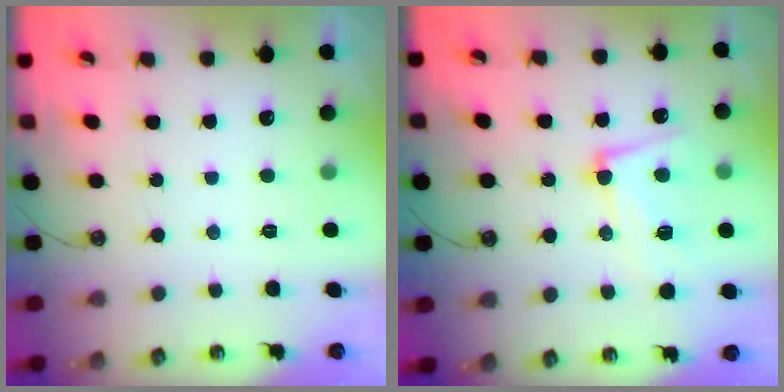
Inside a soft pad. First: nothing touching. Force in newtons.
{"total": 8.0, "press": 7.8, "slide": 1.5}